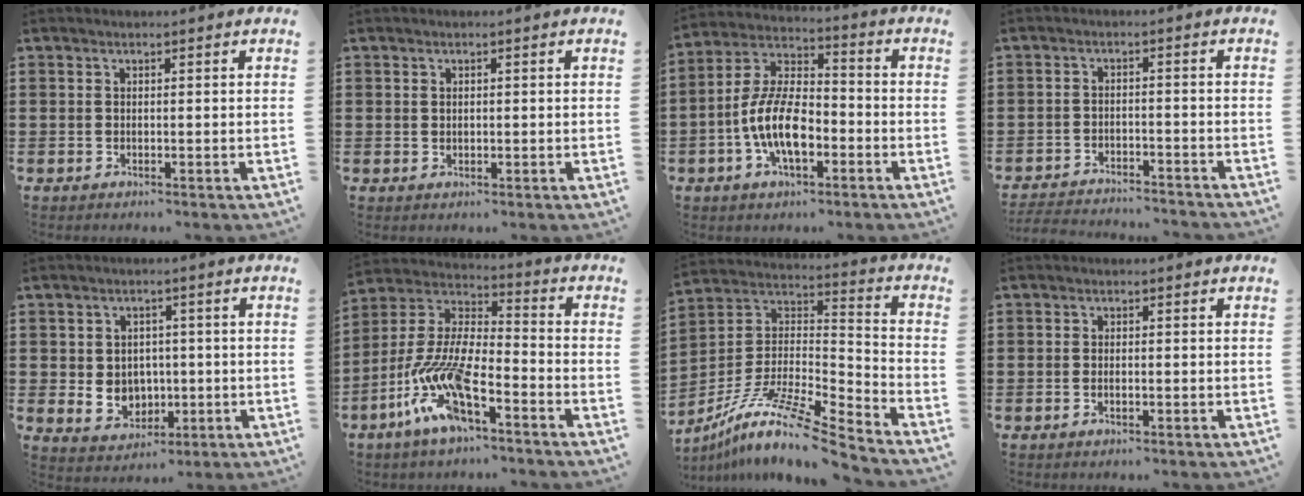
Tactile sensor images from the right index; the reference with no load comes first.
{"total": 0.5, "force": [0.3, 0.3, 0.4], "torque": [-0.010, -0.001, 0.006]}
{"total": 10.5, "force": [-3.6, 4.8, 8.7], "torque": [-0.194, -0.003, -0.067]}
{"total": 3.5, "force": [-3.5, 0.0, 0.3], "torque": [-0.017, -0.004, -0.074]}
{"total": 4.4, "force": [0.1, 4.0, 1.8], "torque": [-0.034, -0.001, -0.001]}
{"total": 11.4, "force": [-7.3, 3.1, 8.2], "torque": [-0.201, -0.016, -0.152]}
{"total": 11.8, "force": [-9.0, 0.6, 7.5], "torque": [-0.142, 0.002, -0.176]}
{"total": 0.9, "force": [-0.3, 0.2, 0.8], "torque": [-0.015, -0.005, -0.005]}